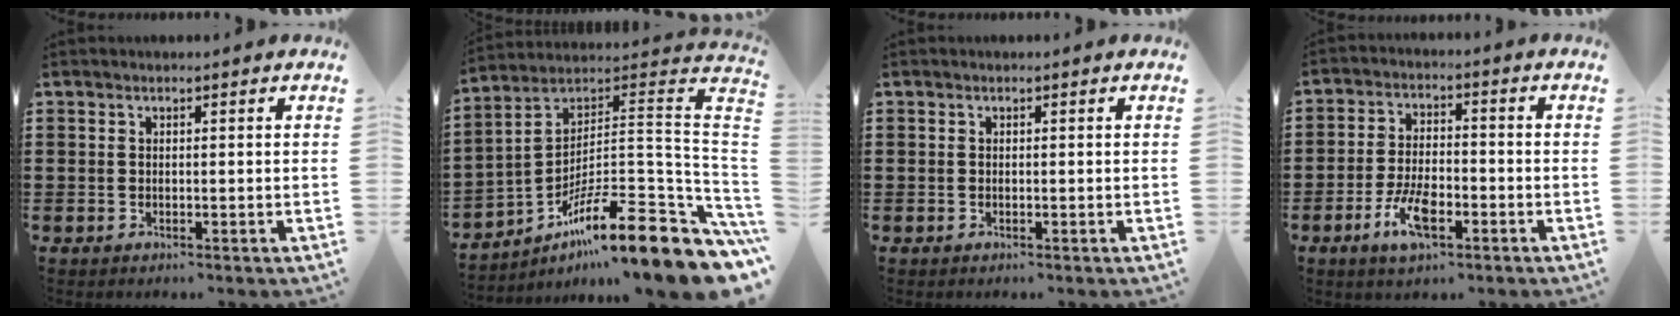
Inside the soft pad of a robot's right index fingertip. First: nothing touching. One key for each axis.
{"total": 16.3, "fx": -10.0, "fy": 1.9, "fz": 12.7, "tx": -0.193, "ty": 0.013, "tz": -0.178}
{"total": 0.0}
{"total": 7.0, "fx": -3.3, "fy": 2.8, "fz": 5.5, "tx": -0.128, "ty": -0.003, "tz": -0.066}